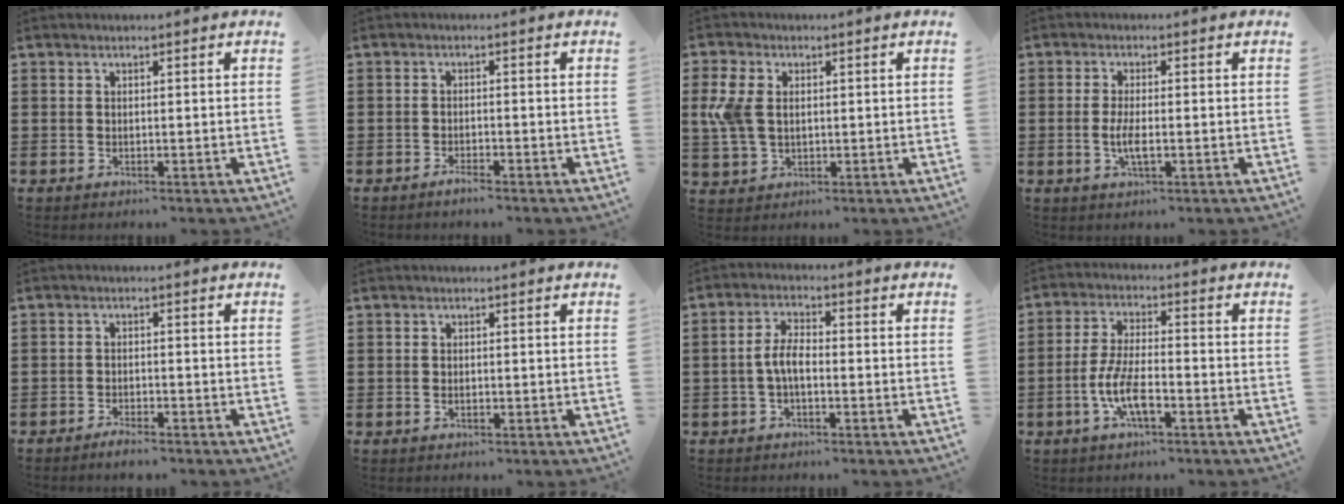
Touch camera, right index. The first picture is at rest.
{"total": 1.6, "force": [-1.5, 0.1, 0.7], "torque": [-0.014, -0.004, -0.026]}
{"total": 5.9, "force": [0.9, 4.0, 4.2], "torque": [-0.127, 0.001, 0.006]}
{"total": 3.5, "force": [-0.8, 0.8, 3.3], "torque": [-0.072, -0.005, -0.019]}
{"total": 1.9, "force": [-1.8, 0.1, 0.6], "torque": [-0.015, 0.000, -0.035]}
{"total": 0.6, "force": [-0.3, 0.4, 0.4], "torque": [-0.010, -0.002, -0.005]}
{"total": 4.3, "force": [-1.2, 1.7, 3.8], "torque": [-0.090, 0.000, -0.028]}
{"total": 7.5, "force": [-2.8, 2.3, 6.5], "torque": [-0.149, -0.012, -0.057]}